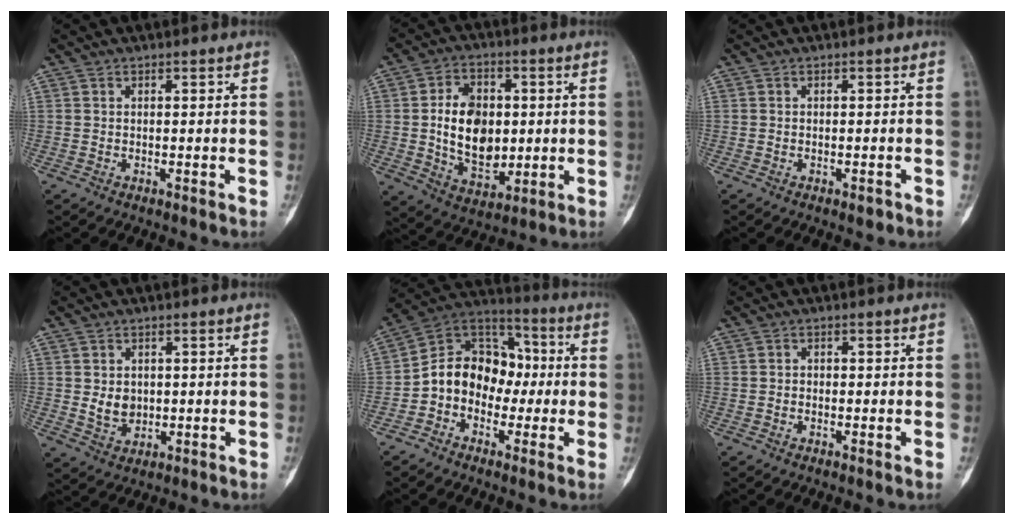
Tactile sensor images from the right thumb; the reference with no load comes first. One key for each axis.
{"total": 13.8, "fx": 0.5, "fy": 9.4, "fz": 10.0, "tx": -0.136, "ty": -0.004, "tz": 0.018}
{"total": 1.2, "fx": -0.8, "fy": 0.6, "fz": 0.8, "tx": -0.011, "ty": 0.002, "tz": -0.010}
{"total": 4.4, "fx": 0.3, "fy": 3.5, "fz": 2.6, "tx": -0.029, "ty": -0.007, "tz": 0.016}
{"total": 13.4, "fx": -1.9, "fy": 10.7, "fz": 7.8, "tx": -0.093, "ty": 0.050, "tz": -0.048}
{"total": 0.7, "fx": -0.2, "fy": 0.7, "fz": 0.3, "tx": 0.002, "ty": 0.003, "tz": -0.009}